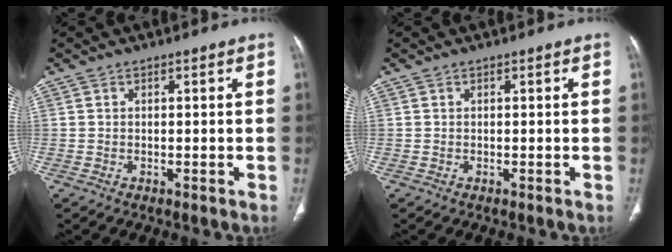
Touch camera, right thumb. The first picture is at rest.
{"total": 0.0}